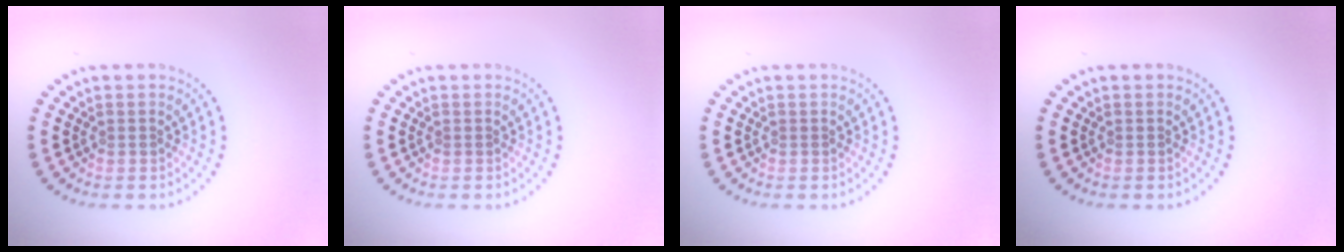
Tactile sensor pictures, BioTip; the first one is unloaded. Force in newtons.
{"total": 0.0}
{"total": 0.0}
{"total": 0.0}